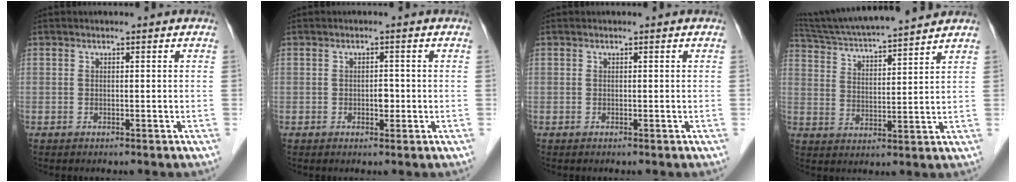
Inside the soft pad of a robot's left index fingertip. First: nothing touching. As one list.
[{"total": 1.5, "force": [-0.3, 0.9, 1.2], "torque": [-0.017, 0.002, -0.005]}, {"total": 0.0}, {"total": 16.5, "force": [15.0, 0.5, 6.7], "torque": [-0.127, 0.022, 0.246]}]